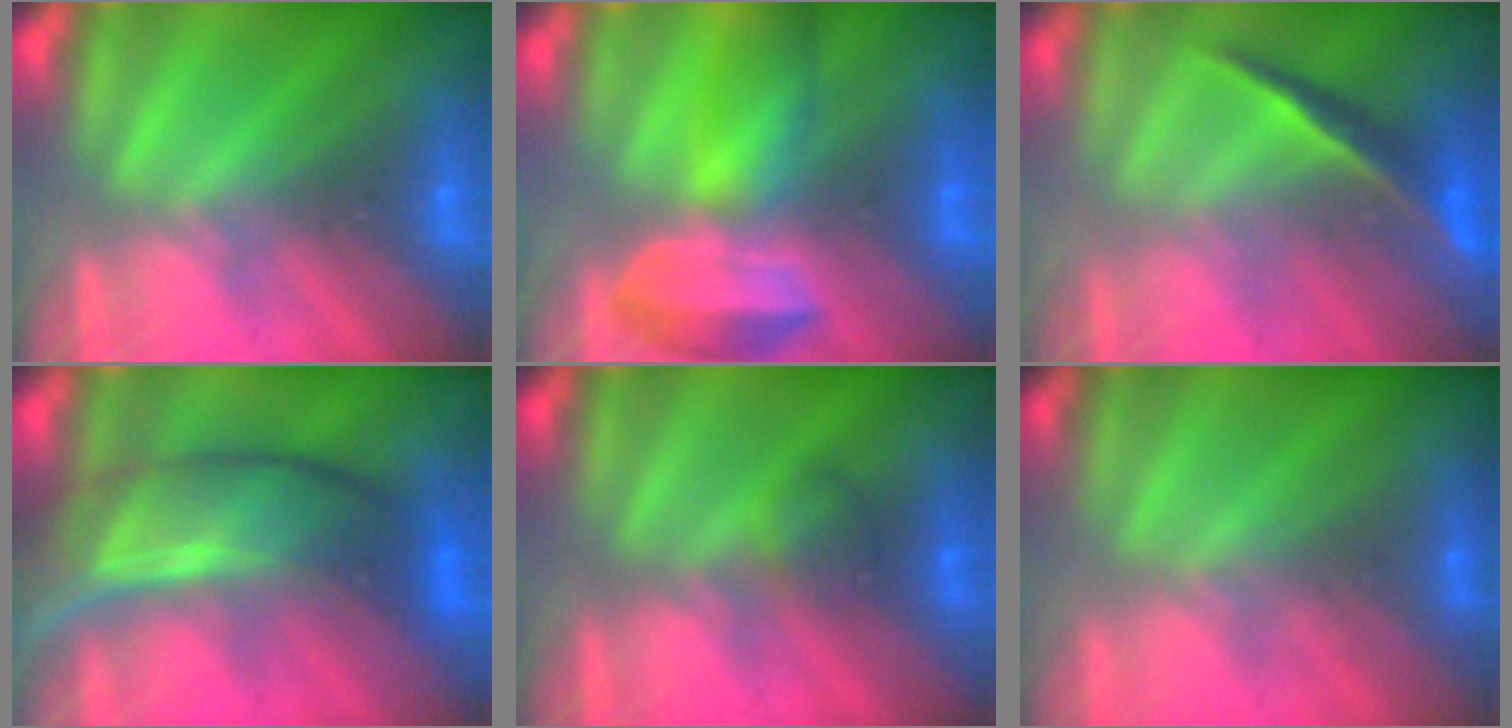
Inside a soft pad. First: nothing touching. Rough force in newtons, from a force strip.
{"total": 5.7}
{"total": 2.0}
{"total": 7.7}
{"total": 2.2}
{"total": 1.2}